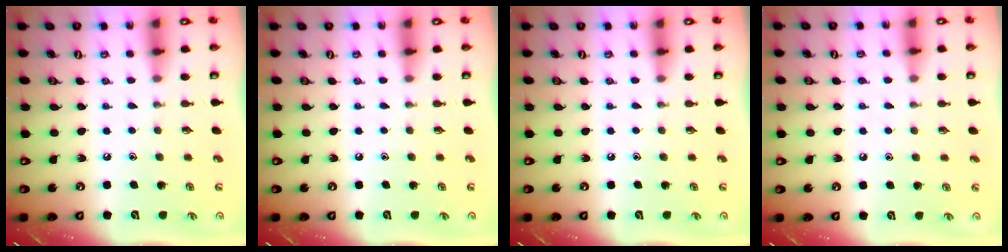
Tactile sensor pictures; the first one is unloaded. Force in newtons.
{"total": 0.0}
{"total": 0.0}
{"total": 3.9, "press": 3.8, "slide": 0.5}